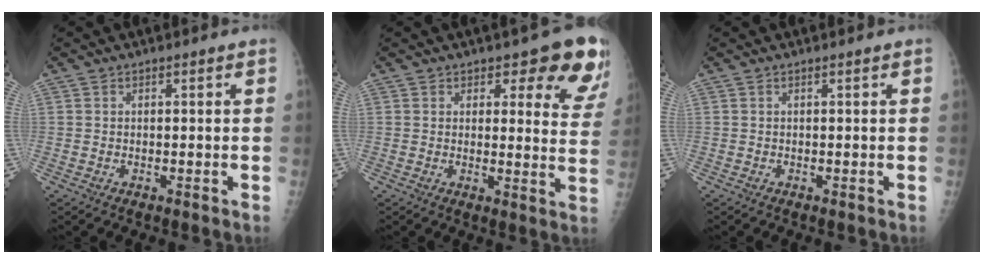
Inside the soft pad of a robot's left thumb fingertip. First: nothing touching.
{"total": 10.7, "force": [7.7, 5.1, 5.4], "torque": [-0.008, -0.044, 0.065]}
{"total": 0.0}